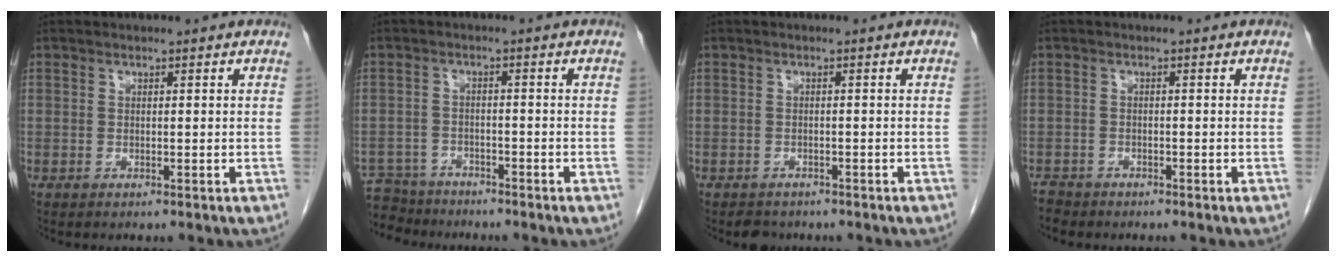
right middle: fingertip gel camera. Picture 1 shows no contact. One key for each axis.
{"total": 6.6, "fx": -6.2, "fy": 2.3, "fz": -0.1, "tx": 0.006, "ty": 0.001, "tz": -0.110}
{"total": 2.3, "fx": -1.9, "fy": 1.2, "fz": 0.3, "tx": -0.013, "ty": 0.000, "tz": -0.029}
{"total": 1.8, "fx": -1.7, "fy": 0.5, "fz": -0.1, "tx": 0.001, "ty": -0.003, "tz": -0.031}